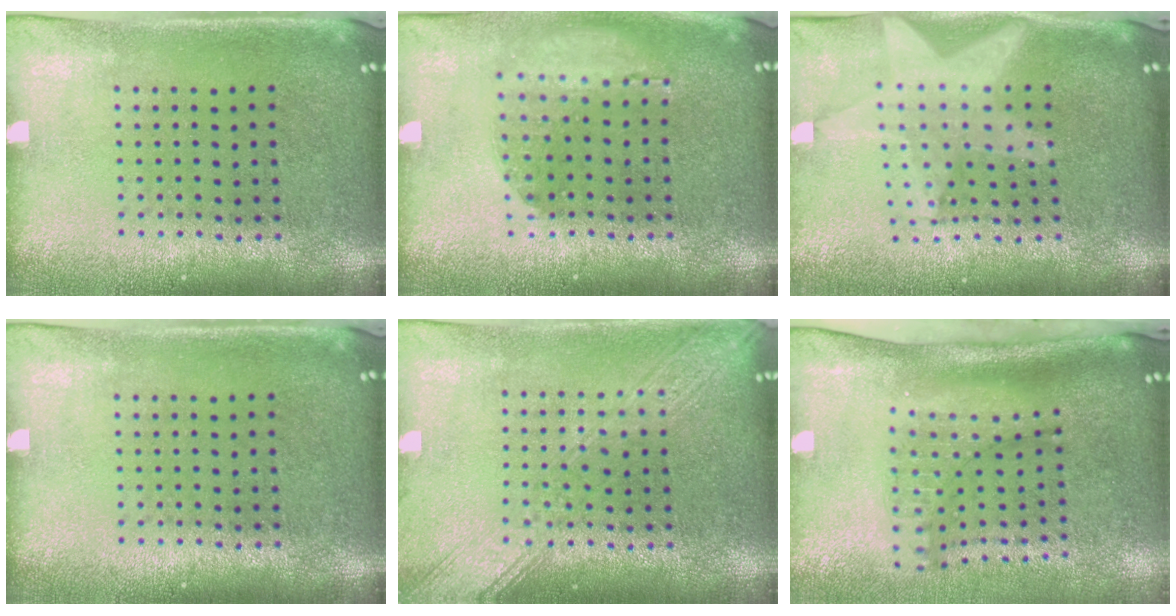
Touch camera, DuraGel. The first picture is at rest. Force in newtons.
{"total": 1.1, "press": 1.1, "slide": 0.2}
{"total": 2.1, "press": 1.8, "slide": 1.1}
{"total": 0.0}
{"total": 3.2, "press": 3.2, "slide": 0.4}
{"total": 2.0, "press": 1.5, "slide": 1.3}